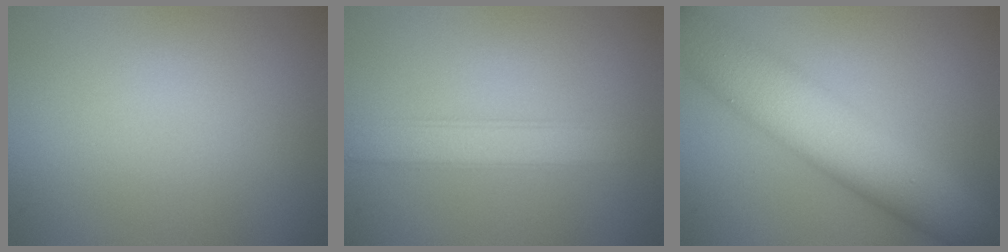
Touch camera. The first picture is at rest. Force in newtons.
{"total": 3.0, "press": 2.9, "slide": 0.2}
{"total": 9.0, "press": 9.0, "slide": 0.3}